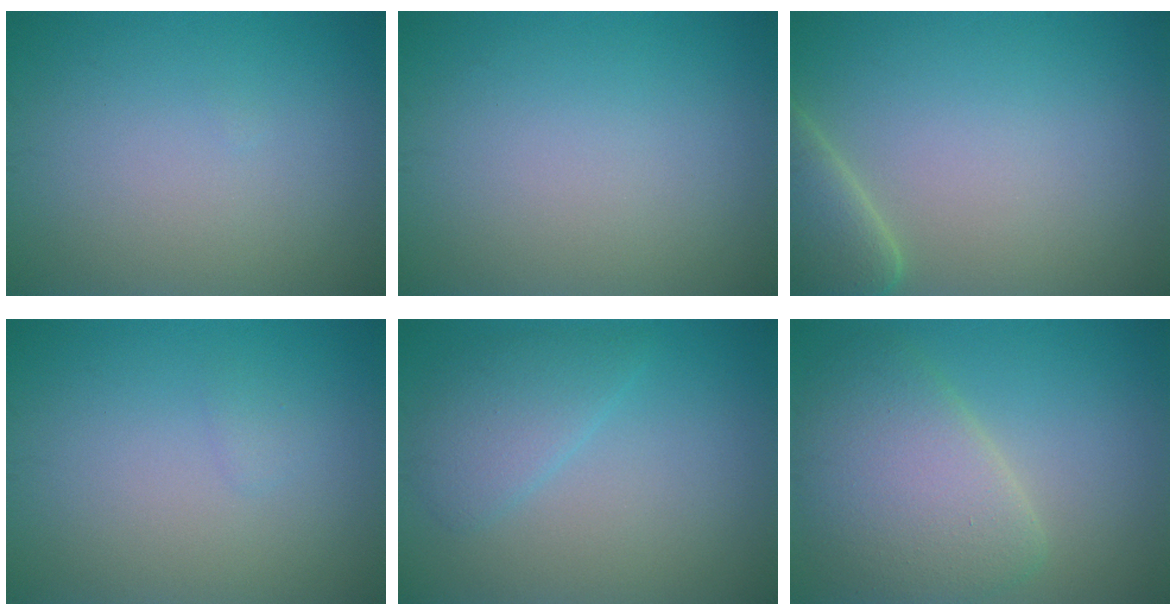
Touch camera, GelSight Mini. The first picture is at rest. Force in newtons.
{"total": 0.0}
{"total": 4.4, "press": 4.4, "slide": 0.5}
{"total": 0.5, "press": 0.5, "slide": 0.0}
{"total": 2.7, "press": 2.7, "slide": 0.1}
{"total": 6.1, "press": 6.1, "slide": 0.6}